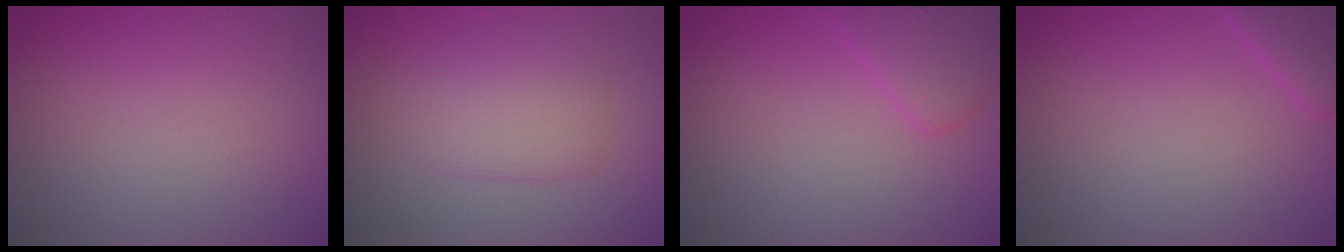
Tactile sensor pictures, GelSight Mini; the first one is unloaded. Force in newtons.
{"total": 2.9, "press": 2.9, "slide": 0.2}
{"total": 2.6, "press": 2.6, "slide": 0.2}
{"total": 2.3, "press": 2.3, "slide": 0.2}